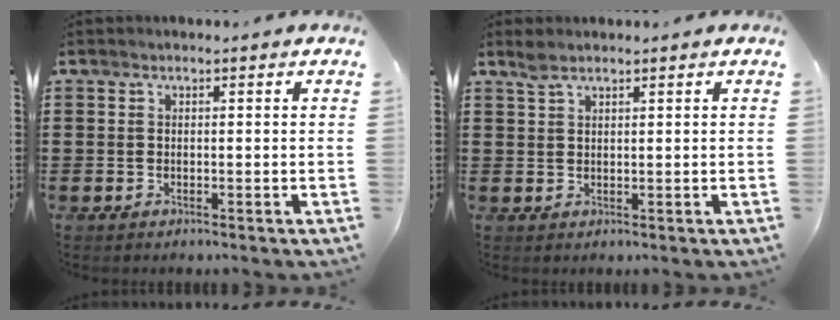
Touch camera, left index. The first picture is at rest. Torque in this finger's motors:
{"motor_torque": [0.27, -0.38, 0.21, 0.06]}